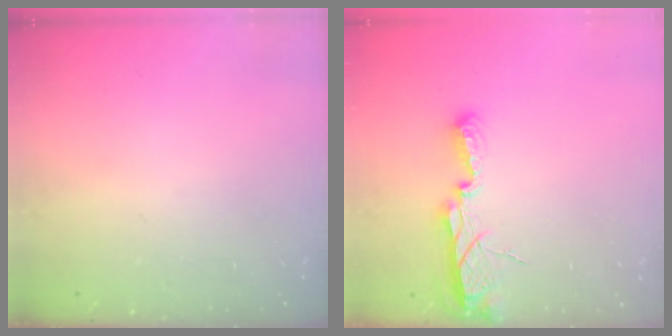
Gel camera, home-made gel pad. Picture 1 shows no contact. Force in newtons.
{"total": 9.3, "press": 8.3, "slide": 4.1}